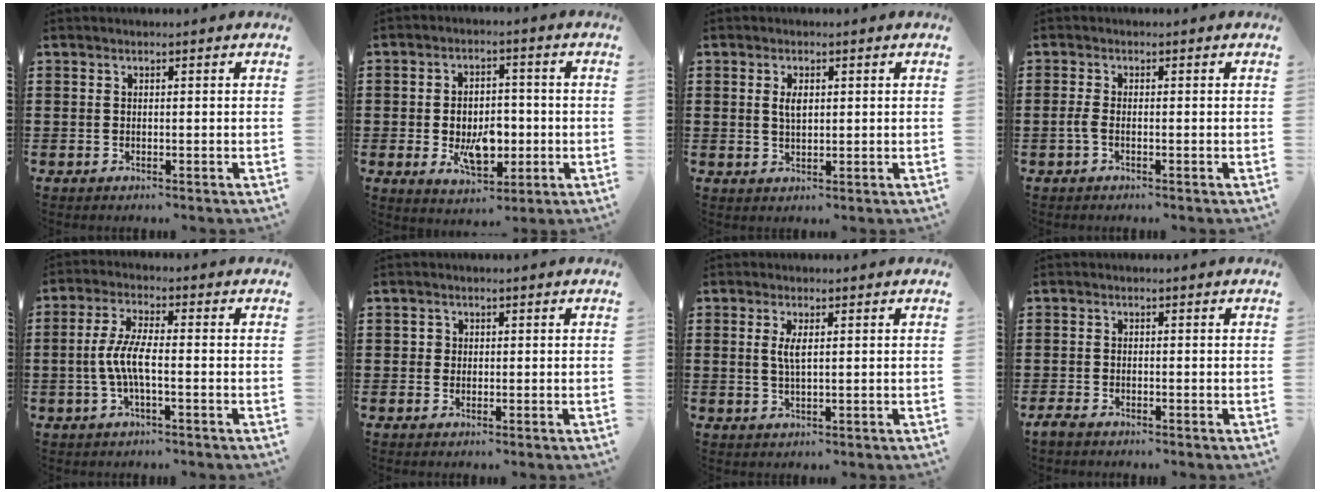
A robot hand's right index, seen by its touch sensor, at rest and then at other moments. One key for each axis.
{"total": 7.1, "fx": -1.3, "fy": 4.5, "fz": 5.4, "tx": -0.086, "ty": -0.002, "tz": -0.028}
{"total": 2.5, "fx": 0.7, "fy": 1.2, "fz": 2.1, "tx": -0.044, "ty": 0.007, "tz": 0.012}
{"total": 1.5, "fx": -0.6, "fy": 0.5, "fz": 1.3, "tx": -0.031, "ty": -0.003, "tz": -0.014}
{"total": 5.4, "fx": -1.1, "fy": 1.3, "fz": 5.1, "tx": -0.125, "ty": -0.007, "tz": -0.033}
{"total": 1.1, "fx": 0.2, "fy": 1.0, "fz": 0.2, "tx": -0.008, "ty": 0.004, "tz": 0.003}
{"total": 2.6, "fx": 0.8, "fy": 0.7, "fz": 2.4, "tx": -0.049, "ty": 0.005, "tz": 0.011}
{"total": 1.2, "fx": -1.1, "fy": 0.2, "fz": 0.2, "tx": -0.008, "ty": 0.000, "tz": -0.022}